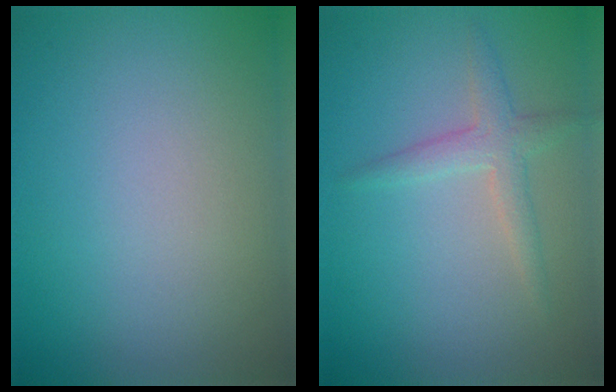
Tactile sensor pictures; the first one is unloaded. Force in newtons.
{"total": 2.1, "press": 2.1, "slide": 0.0}